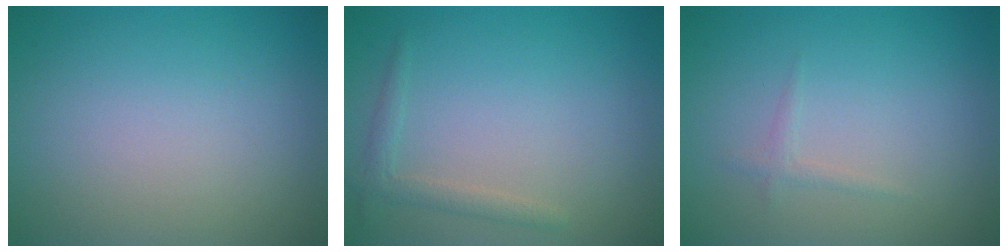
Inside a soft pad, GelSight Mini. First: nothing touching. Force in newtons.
{"total": 1.5, "press": 1.5, "slide": 0.1}
{"total": 0.8, "press": 0.8, "slide": 0.0}